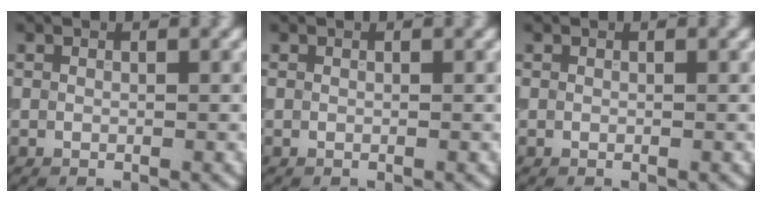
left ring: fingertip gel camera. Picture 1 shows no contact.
{"total": 0.0}
{"total": 0.0}